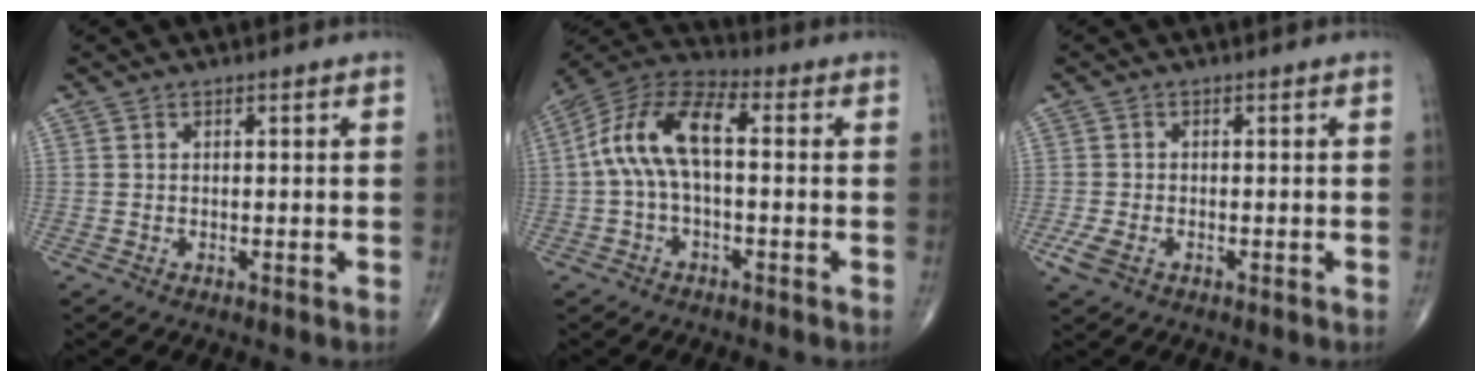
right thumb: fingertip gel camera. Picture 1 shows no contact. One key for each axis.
{"total": 12.2, "fx": 0.3, "fy": 5.8, "fz": 10.8, "tx": -0.214, "ty": 0.044, "tz": -0.006}
{"total": 3.2, "fx": -1.5, "fy": 1.8, "fz": 2.2, "tx": -0.056, "ty": -0.001, "tz": -0.028}